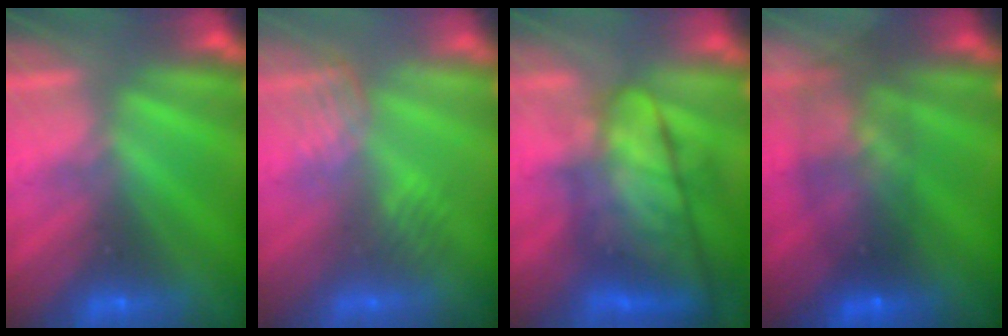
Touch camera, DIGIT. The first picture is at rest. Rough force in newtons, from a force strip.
{"total": 2.7}
{"total": 9.5}
{"total": 6.9}